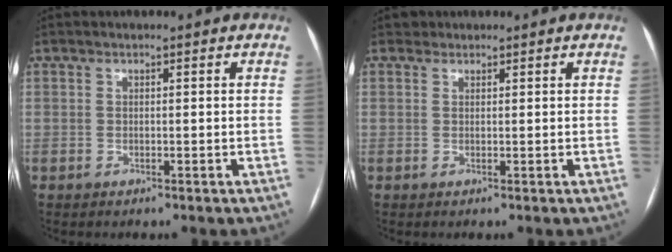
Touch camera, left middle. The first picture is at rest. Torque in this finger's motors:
{"motor_torque": [-0.01, 0.02, -0.01, 0.00]}